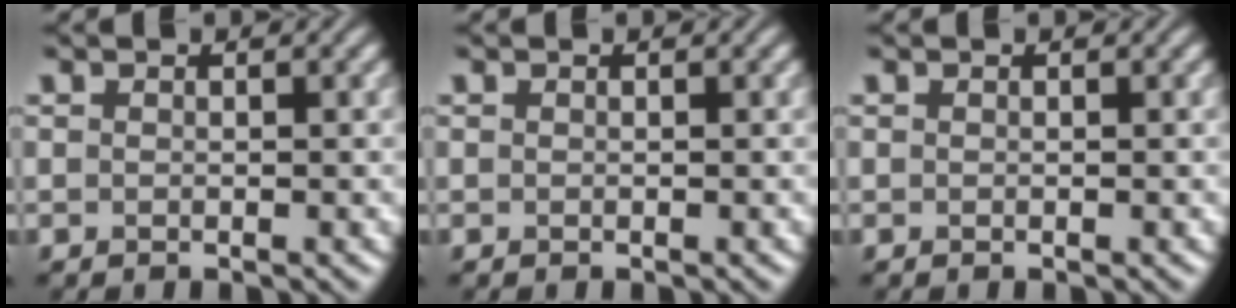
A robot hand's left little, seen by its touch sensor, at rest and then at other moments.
{"total": 0.0}
{"total": 0.0}